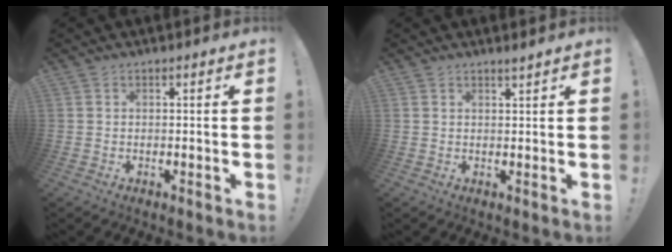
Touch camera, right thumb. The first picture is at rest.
{"total": 1.4, "force": [1.2, -0.1, 0.6], "torque": [-0.014, -0.004, 0.022]}